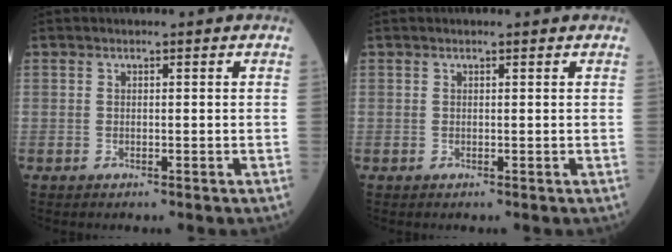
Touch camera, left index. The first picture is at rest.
{"total": 0.6, "force": [0.5, 0.0, 0.2], "torque": [-0.010, 0.005, 0.007]}